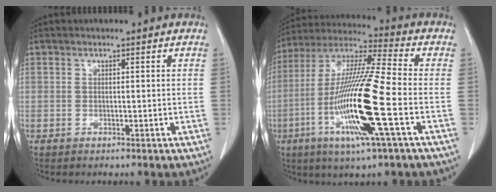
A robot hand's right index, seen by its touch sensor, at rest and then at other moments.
{"total": 18.4, "force": [-5.2, 0.2, 17.7], "torque": [-0.359, -0.019, -0.104]}